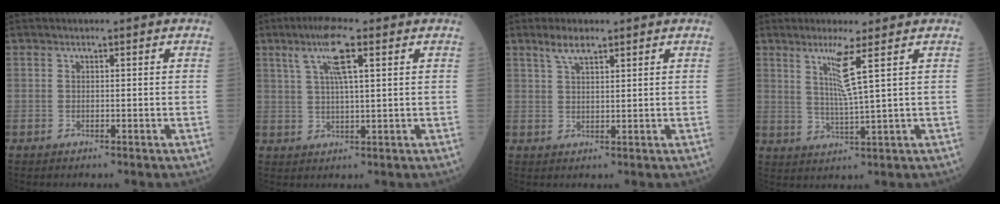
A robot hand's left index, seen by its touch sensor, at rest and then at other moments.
{"total": 6.8, "force": [3.2, 0.7, 5.9], "torque": [-0.121, 0.010, 0.061]}
{"total": 3.9, "force": [2.9, 1.0, 2.4], "torque": [-0.056, 0.004, 0.060]}
{"total": 5.2, "force": [2.5, -1.2, 4.4], "torque": [-0.084, -0.015, 0.051]}